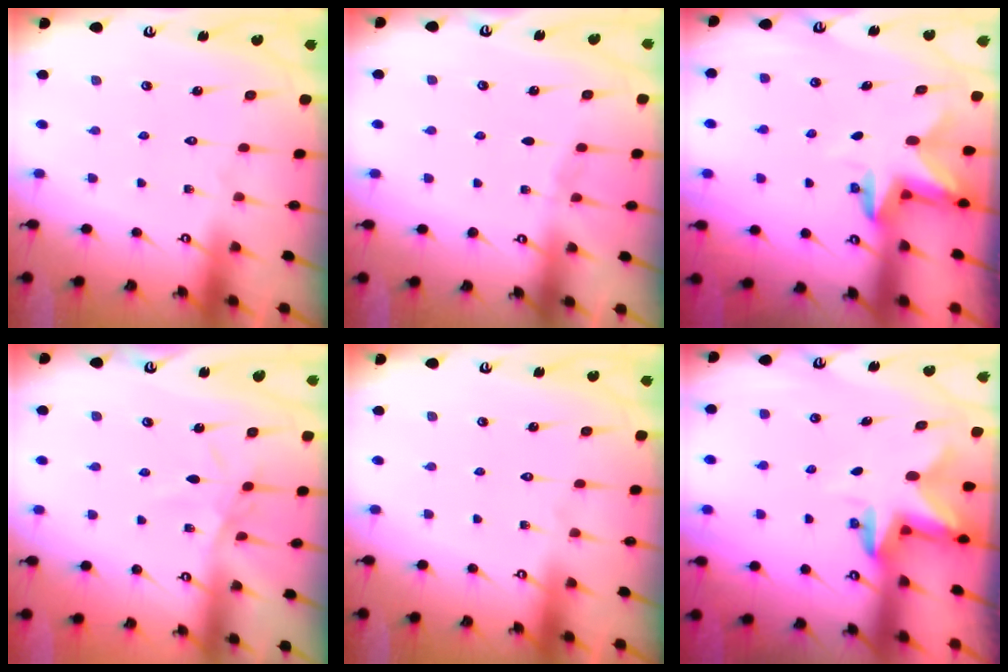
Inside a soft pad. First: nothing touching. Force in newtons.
{"total": 1.5, "press": 1.4, "slide": 0.3}
{"total": 2.8, "press": 2.7, "slide": 0.5}
{"total": 3.5, "press": 3.5, "slide": 0.2}
{"total": 0.0}
{"total": 2.4, "press": 2.4, "slide": 0.4}